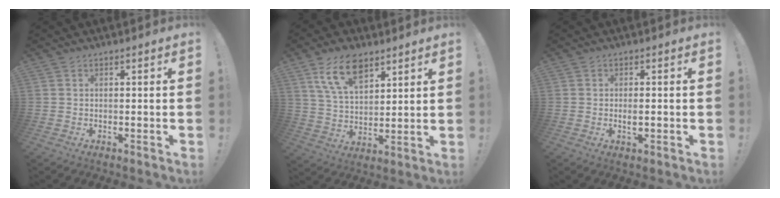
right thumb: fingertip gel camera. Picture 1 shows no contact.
{"total": 13.3, "force": [8.2, 7.0, 7.9], "torque": [-0.145, -0.025, 0.154]}
{"total": 1.9, "force": [-0.4, 0.7, 1.7], "torque": [-0.018, -0.004, -0.009]}